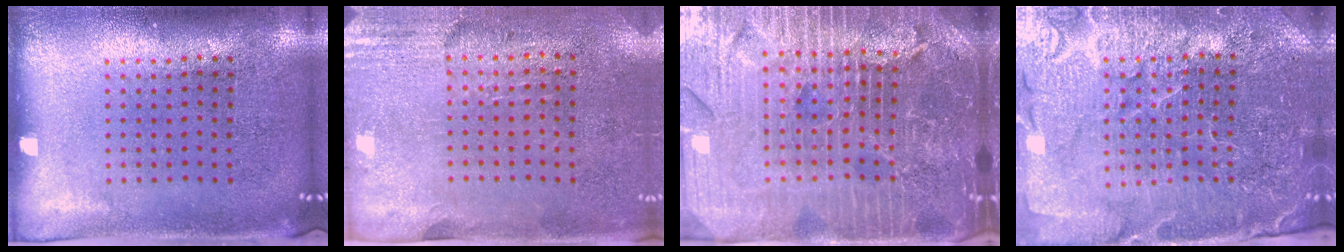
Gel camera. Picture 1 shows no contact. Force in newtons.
{"total": 2.8, "press": 2.4, "slide": 1.4}
{"total": 5.8, "press": 5.2, "slide": 2.6}
{"total": 4.6, "press": 4.4, "slide": 1.6}